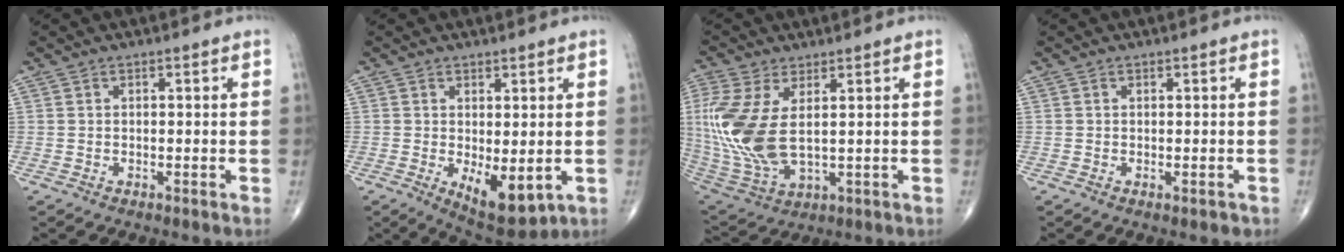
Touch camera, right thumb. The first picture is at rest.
{"total": 8.2, "force": [-1.4, 3.6, 7.2], "torque": [-0.095, -0.020, -0.007]}
{"total": 16.0, "force": [2.1, 7.9, 13.8], "torque": [-0.331, -0.018, 0.056]}
{"total": 0.8, "force": [-0.3, 0.4, 0.7], "torque": [-0.004, -0.002, -0.002]}